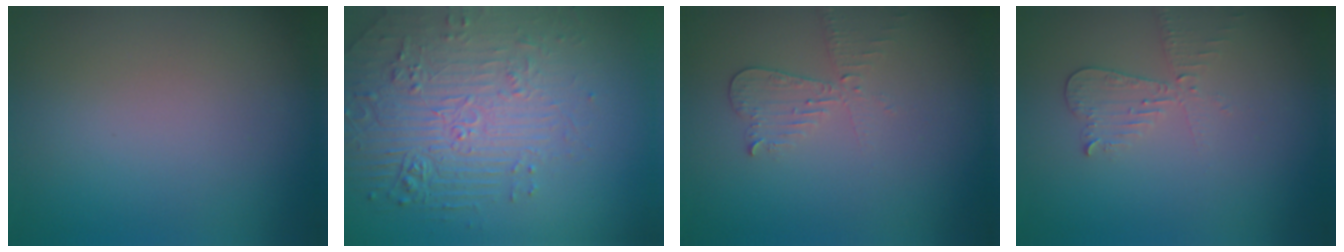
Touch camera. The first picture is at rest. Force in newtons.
{"total": 4.8, "press": 4.4, "slide": 1.9}
{"total": 2.4, "press": 2.3, "slide": 0.5}
{"total": 2.4, "press": 2.3, "slide": 0.5}